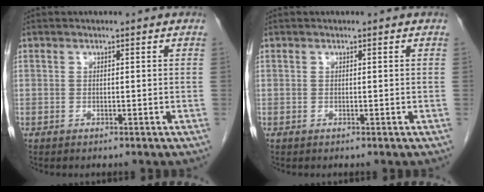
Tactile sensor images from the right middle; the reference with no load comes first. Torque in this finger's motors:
{"motor_torque": [-0.04, -0.01, -0.01, -0.01]}